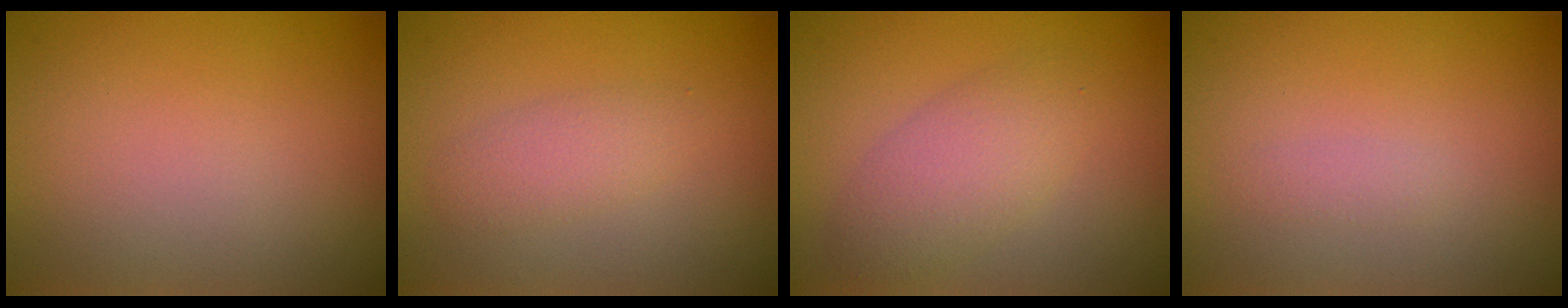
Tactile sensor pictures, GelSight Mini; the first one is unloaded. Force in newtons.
{"total": 1.9, "press": 1.9, "slide": 0.0}
{"total": 3.3, "press": 3.3, "slide": 0.2}
{"total": 0.6, "press": 0.6, "slide": 0.0}